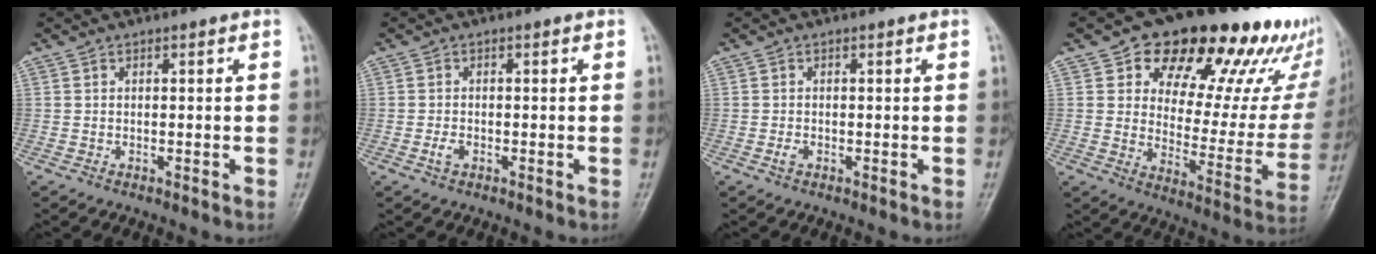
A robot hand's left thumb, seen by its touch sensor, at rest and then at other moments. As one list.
[{"total": 1.5, "force": [-0.6, 0.9, 1.1], "torque": [-0.022, 0.004, -0.012]}, {"total": 1.0, "force": [-0.3, 0.7, 0.7], "torque": [-0.014, 0.001, -0.006]}, {"total": 27.5, "force": [16.7, 13.1, 17.5], "torque": [-0.192, -0.052, 0.228]}]